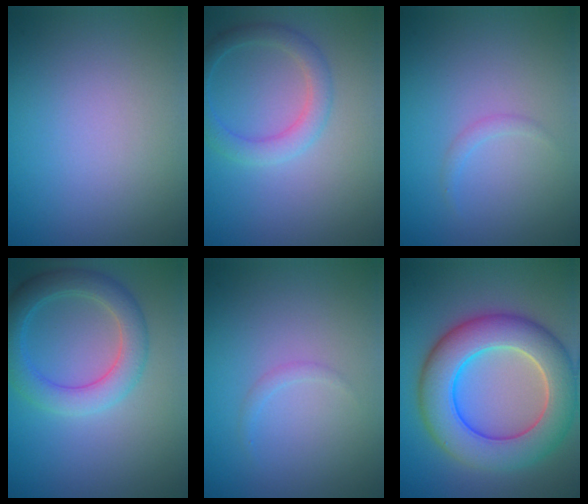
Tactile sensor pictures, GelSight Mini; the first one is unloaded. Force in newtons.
{"total": 2.7, "press": 2.7, "slide": 0.2}
{"total": 0.7, "press": 0.7, "slide": 0.0}
{"total": 4.4, "press": 4.4, "slide": 0.2}
{"total": 0.7, "press": 0.7, "slide": 0.1}
{"total": 9.7, "press": 9.6, "slide": 0.4}